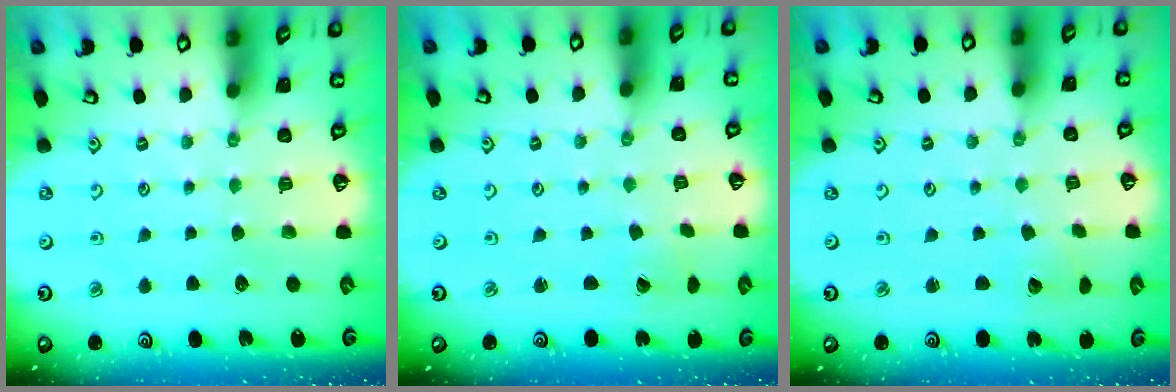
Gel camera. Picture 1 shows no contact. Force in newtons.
{"total": 0.0}
{"total": 2.2, "press": 2.2, "slide": 0.2}